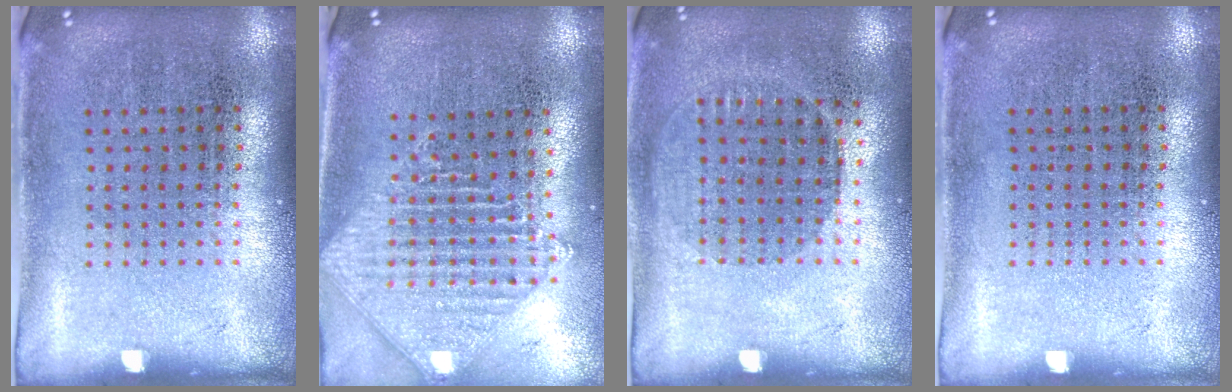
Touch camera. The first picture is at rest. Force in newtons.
{"total": 1.6, "press": 1.4, "slide": 0.8}
{"total": 1.0, "press": 0.9, "slide": 0.4}
{"total": 0.0}